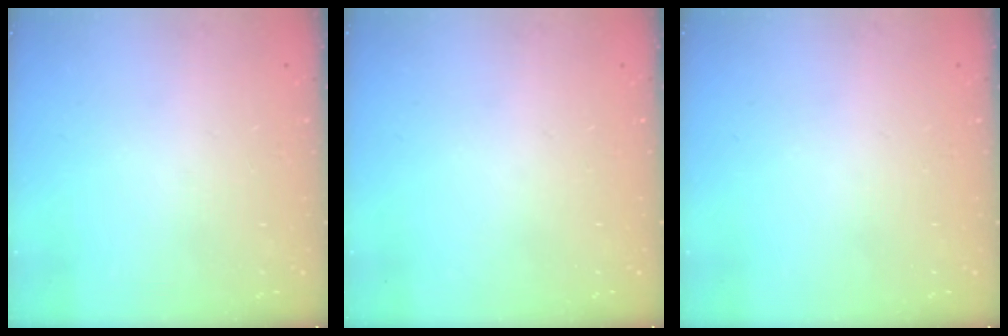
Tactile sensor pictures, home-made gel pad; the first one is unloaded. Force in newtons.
{"total": 0.0}
{"total": 0.0}